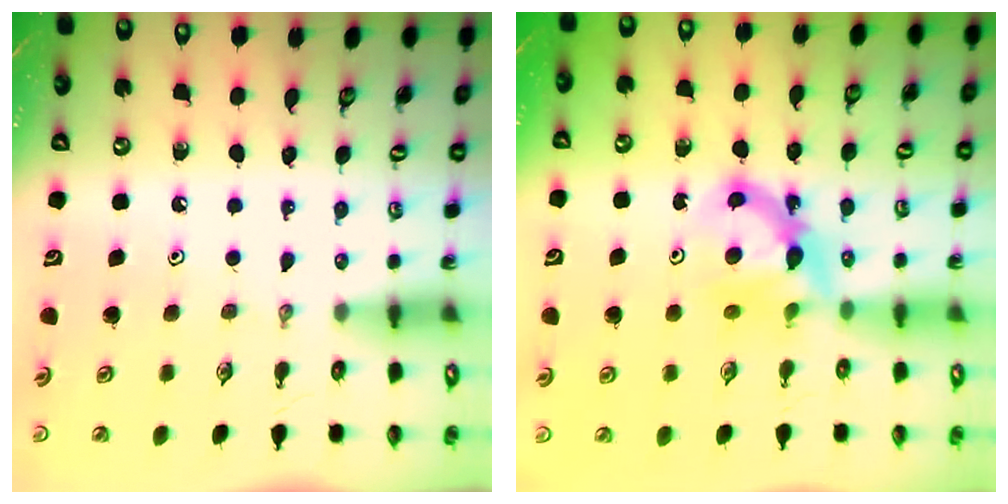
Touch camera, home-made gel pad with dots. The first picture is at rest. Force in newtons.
{"total": 7.2, "press": 7.2, "slide": 0.5}